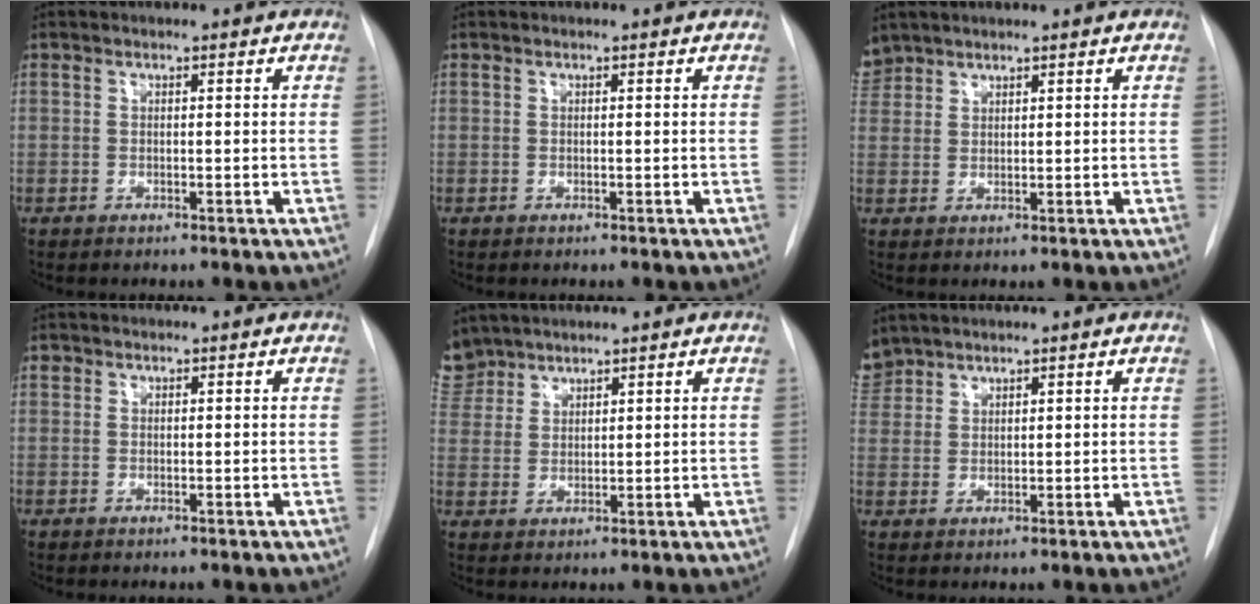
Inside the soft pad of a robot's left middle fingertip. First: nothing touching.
{"total": 0.0}
{"total": 3.9, "force": [3.4, 1.9, 0.1], "torque": [-0.003, 0.013, 0.074]}
{"total": 0.6, "force": [0.3, 0.5, 0.1], "torque": [0.001, 0.006, 0.005]}
{"total": 6.3, "force": [5.4, 3.2, 0.2], "torque": [-0.005, 0.008, 0.115]}
{"total": 4.3, "force": [3.8, 2.1, 0.1], "torque": [-0.006, 0.013, 0.083]}